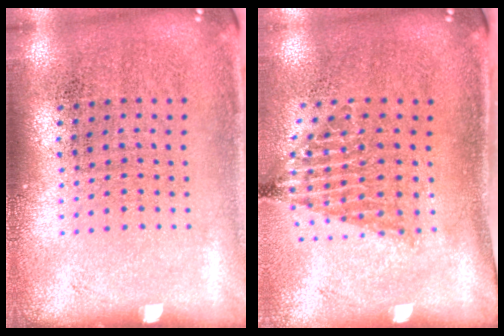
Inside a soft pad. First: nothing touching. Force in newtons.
{"total": 1.4, "press": 1.1, "slide": 0.9}